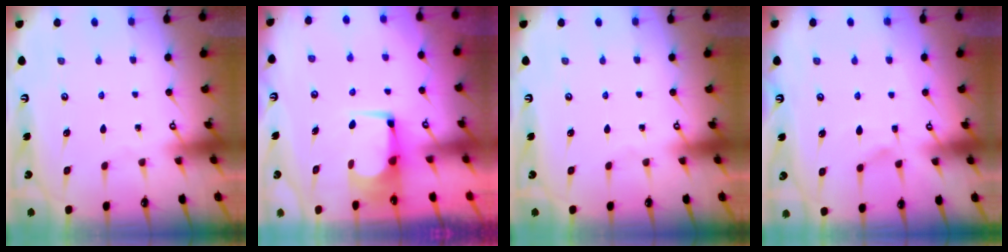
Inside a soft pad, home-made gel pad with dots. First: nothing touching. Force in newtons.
{"total": 2.8, "press": 2.8, "slide": 0.1}
{"total": 0.0}
{"total": 4.8, "press": 4.7, "slide": 0.5}